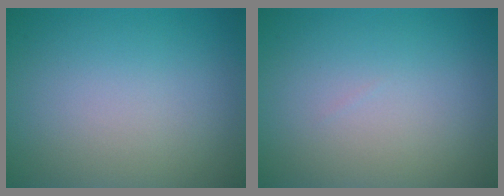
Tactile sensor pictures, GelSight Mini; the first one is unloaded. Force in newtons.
{"total": 0.0}